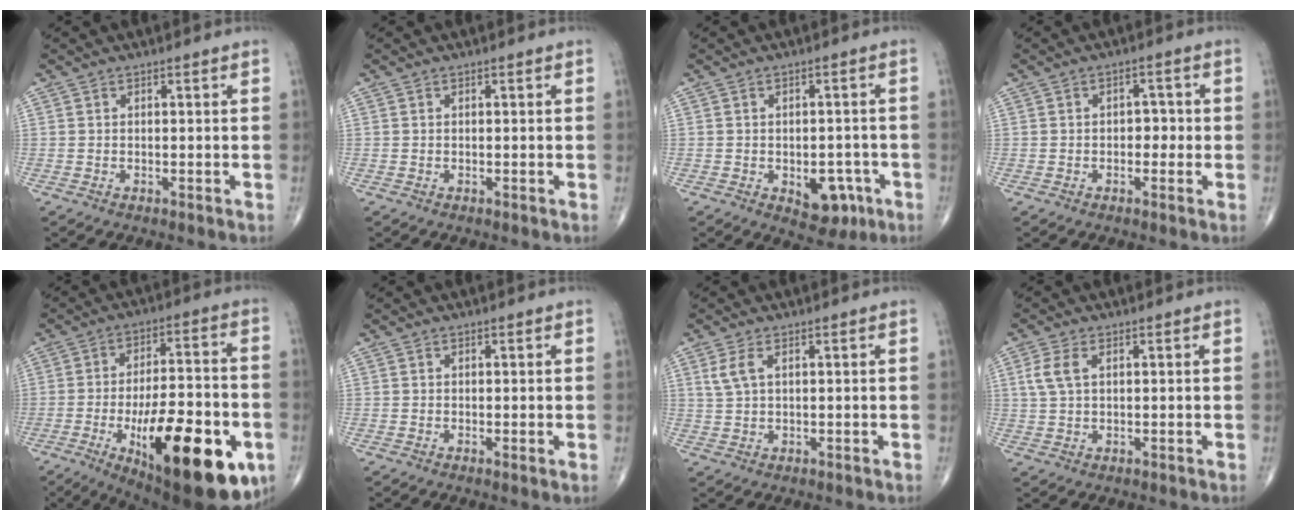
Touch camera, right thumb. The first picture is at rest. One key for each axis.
{"total": 0.0}
{"total": 7.2, "fx": -2.7, "fy": 4.4, "fz": 5.0, "tx": -0.034, "ty": 0.012, "tz": -0.026}
{"total": 3.0, "fx": -0.3, "fy": 2.1, "fz": 2.0, "tx": -0.008, "ty": 0.007, "tz": -0.011}
{"total": 27.5, "fx": -9.7, "fy": 10.1, "fz": 23.7, "tx": -0.311, "ty": 0.018, "tz": -0.126}
{"total": 0.6, "fx": 0.0, "fy": 0.2, "fz": 0.6, "tx": -0.014, "ty": -0.004, "tz": -0.003}
{"total": 3.3, "fx": 1.3, "fy": 1.5, "fz": 2.6, "tx": -0.067, "ty": 0.008, "tz": 0.032}
{"total": 4.2, "fx": 1.3, "fy": 2.3, "fz": 3.3, "tx": -0.081, "ty": 0.009, "tz": 0.026}